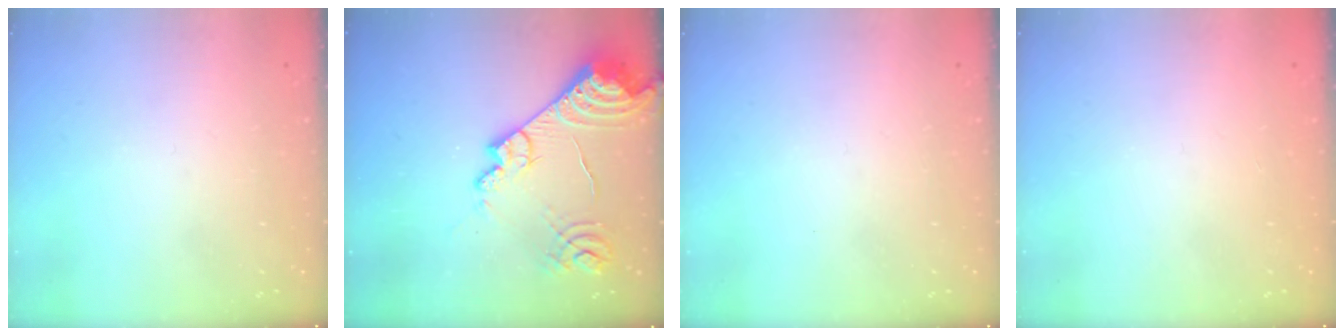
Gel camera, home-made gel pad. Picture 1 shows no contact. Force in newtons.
{"total": 17.1, "press": 17.1, "slide": 1.6}
{"total": 0.0}
{"total": 1.4, "press": 1.2, "slide": 0.8}